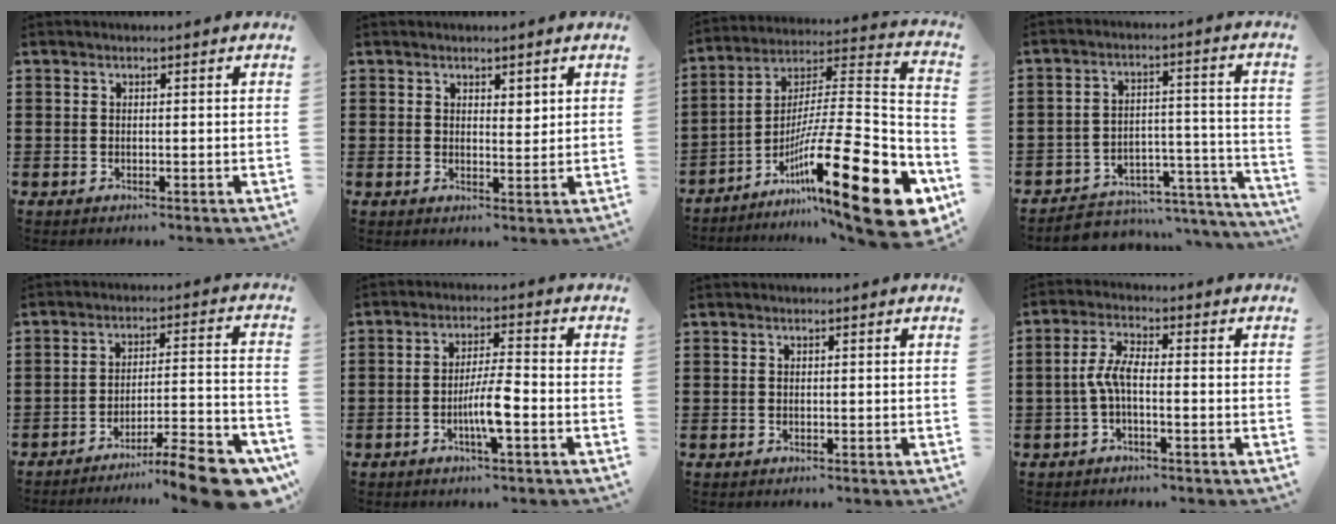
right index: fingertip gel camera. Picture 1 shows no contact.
{"total": 2.0, "force": [1.5, 1.1, 0.5], "torque": [-0.006, 0.003, 0.027]}
{"total": 22.4, "force": [-9.6, 3.9, 19.8], "torque": [-0.320, 0.012, -0.163]}
{"total": 3.8, "force": [-3.3, 1.7, 0.6], "torque": [-0.018, 0.006, -0.072]}
{"total": 10.2, "force": [-8.2, 0.7, 6.0], "torque": [-0.081, 0.017, -0.156]}
{"total": 5.7, "force": [-2.1, 0.8, 5.2], "torque": [-0.102, -0.003, -0.042]}
{"total": 0.0}
{"total": 4.5, "force": [-1.0, 1.4, 4.1], "torque": [-0.104, -0.004, -0.028]}